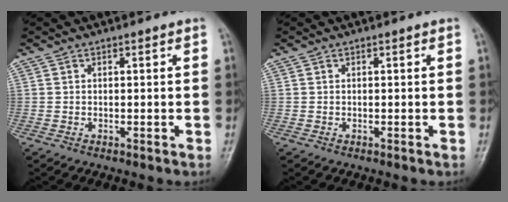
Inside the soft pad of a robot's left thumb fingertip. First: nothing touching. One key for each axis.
{"total": 0.0}